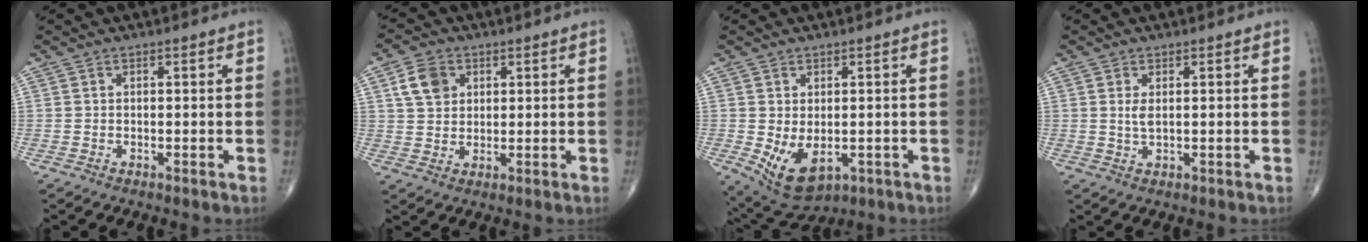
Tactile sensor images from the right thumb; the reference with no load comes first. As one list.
[{"total": 6.2, "force": [2.3, 4.8, 3.3], "torque": [-0.043, -0.003, 0.042]}, {"total": 8.5, "force": [-1.7, 5.0, 6.6], "torque": [-0.103, -0.010, -0.008]}, {"total": 2.1, "force": [0.5, 0.8, 1.8], "torque": [-0.038, -0.005, 0.014]}]